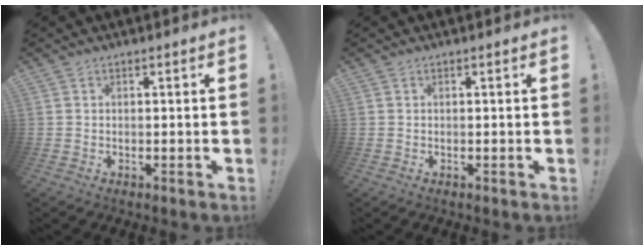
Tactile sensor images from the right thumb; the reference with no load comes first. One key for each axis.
{"total": 0.0}